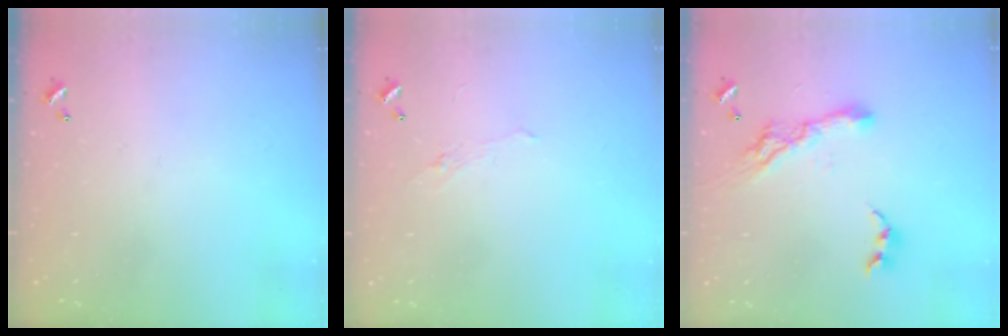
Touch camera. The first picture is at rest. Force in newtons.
{"total": 0.9, "press": 0.5, "slide": 0.7}
{"total": 9.2, "press": 9.1, "slide": 1.0}